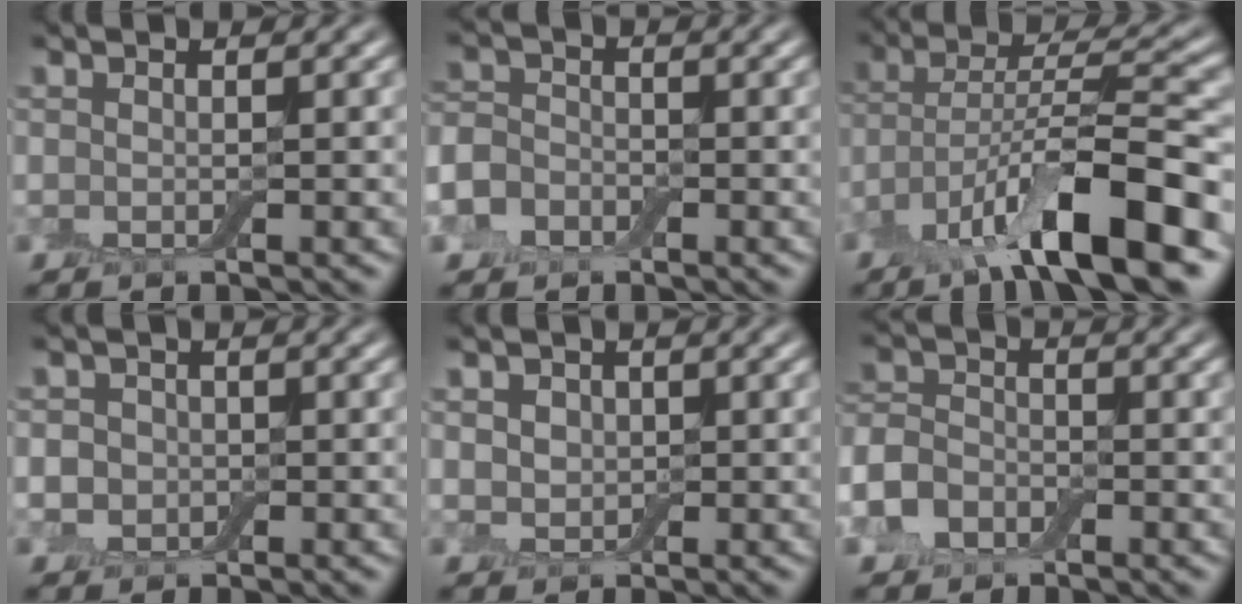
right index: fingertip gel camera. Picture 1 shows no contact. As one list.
[{"total": 4.5, "force": [-2.2, 3.5, 1.9], "torque": [-0.031, 0.000, -0.056]}, {"total": 11.6, "force": [-6.4, 3.0, 9.3], "torque": [-0.152, 0.010, -0.120]}, {"total": 2.7, "force": [0.0, 2.5, 1.2], "torque": [-0.007, 0.008, -0.020]}, {"total": 2.8, "force": [1.0, 2.3, 1.4], "torque": [-0.027, 0.010, 0.006]}, {"total": 4.2, "force": [-2.0, 3.1, 2.1], "torque": [-0.049, 0.000, -0.050]}]